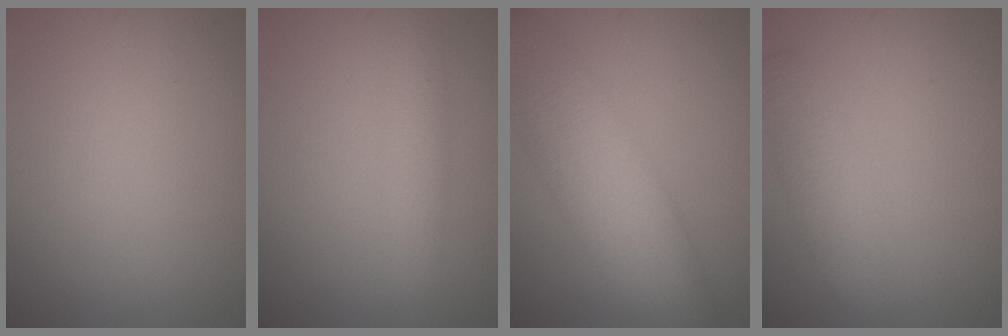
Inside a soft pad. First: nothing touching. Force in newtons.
{"total": 2.5, "press": 2.5, "slide": 0.2}
{"total": 9.2, "press": 9.2, "slide": 0.3}
{"total": 3.2, "press": 3.2, "slide": 0.1}